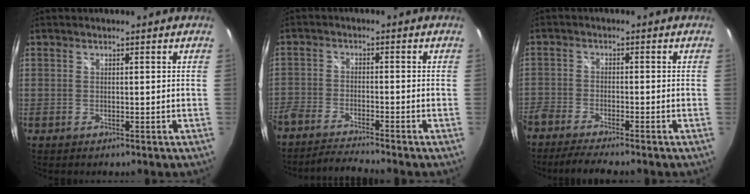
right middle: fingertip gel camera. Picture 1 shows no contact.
{"total": 6.8, "force": [-6.4, 0.2, 2.3], "torque": [-0.072, -0.018, -0.123]}
{"total": 7.2, "force": [-6.3, 0.9, 3.3], "torque": [-0.094, -0.020, -0.114]}